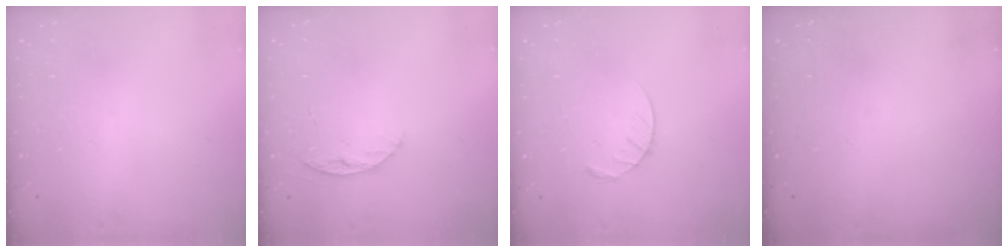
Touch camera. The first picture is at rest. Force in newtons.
{"total": 5.6, "press": 5.6, "slide": 0.6}
{"total": 4.5, "press": 4.5, "slide": 0.5}
{"total": 0.0}